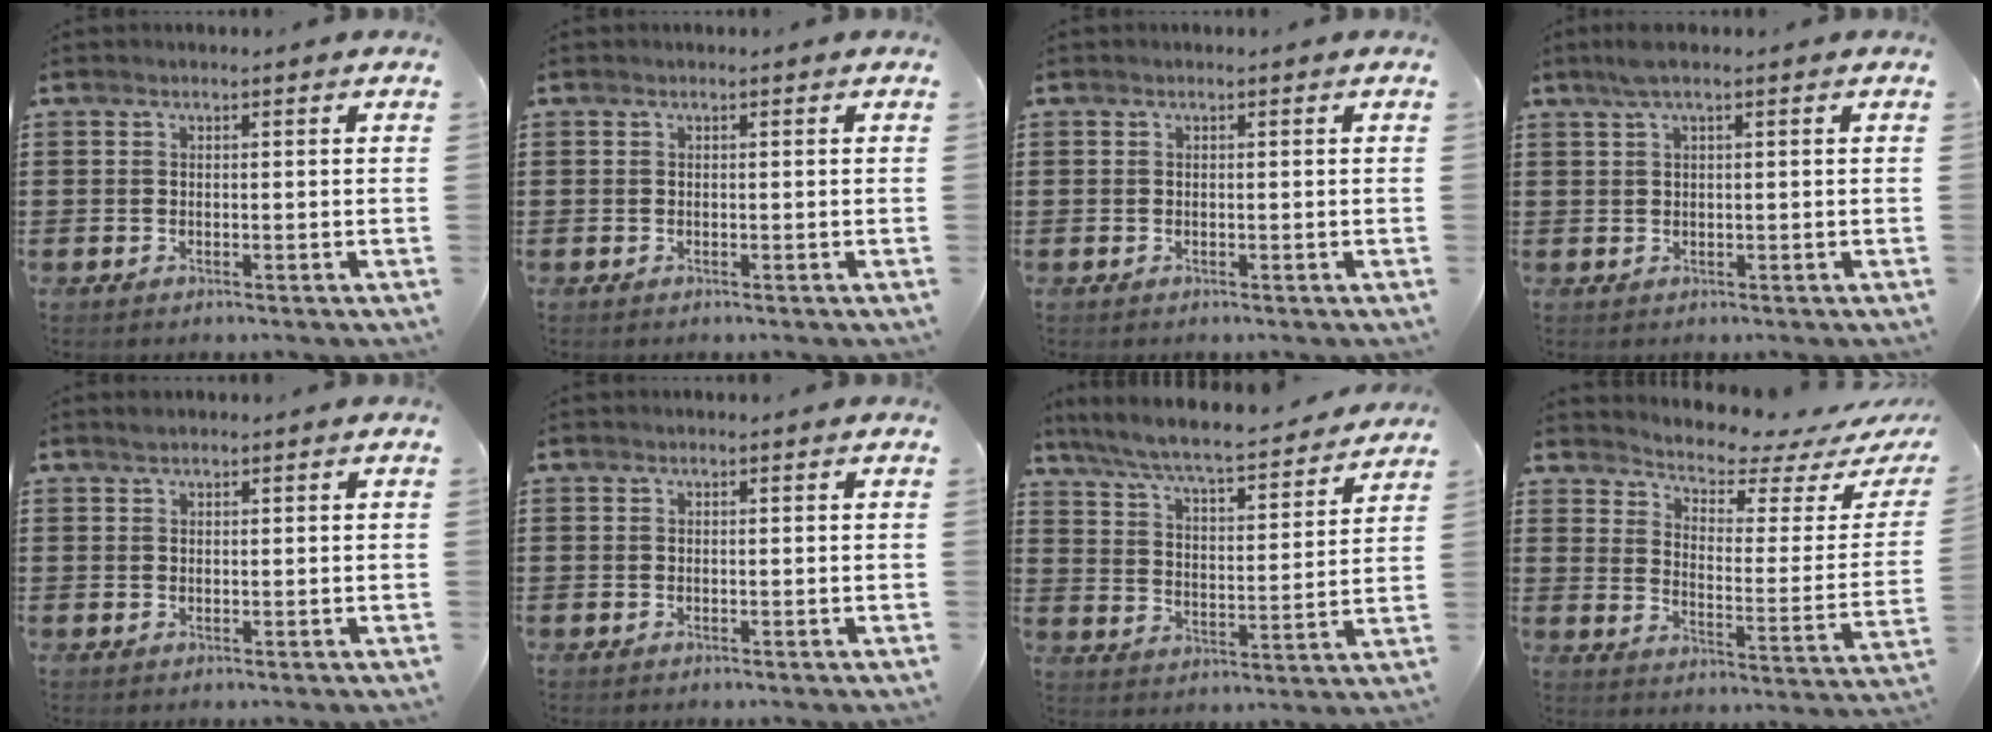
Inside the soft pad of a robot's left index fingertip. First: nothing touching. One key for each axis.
{"total": 0.0}
{"total": 0.0}
{"total": 2.4, "fx": 1.2, "fy": 0.2, "fz": 2.0, "tx": -0.041, "ty": 0.003, "tz": 0.021}
{"total": 1.1, "fx": 1.0, "fy": 0.3, "fz": 0.4, "tx": -0.009, "ty": 0.001, "tz": 0.019}
{"total": 0.0}
{"total": 6.4, "fx": 5.9, "fy": 0.1, "fz": 2.6, "tx": -0.075, "ty": -0.043, "tz": 0.094}
{"total": 3.9, "fx": 3.6, "fy": 0.5, "fz": 1.3, "tx": -0.042, "ty": -0.035, "tz": 0.052}